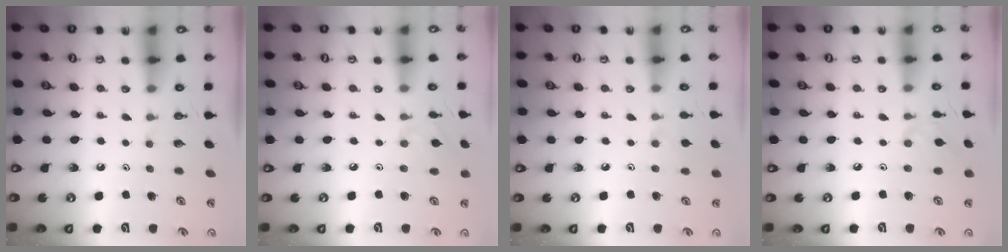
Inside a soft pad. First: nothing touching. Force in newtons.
{"total": 4.2, "press": 4.2, "slide": 0.6}
{"total": 4.2, "press": 4.2, "slide": 0.6}
{"total": 2.1, "press": 2.1, "slide": 0.4}